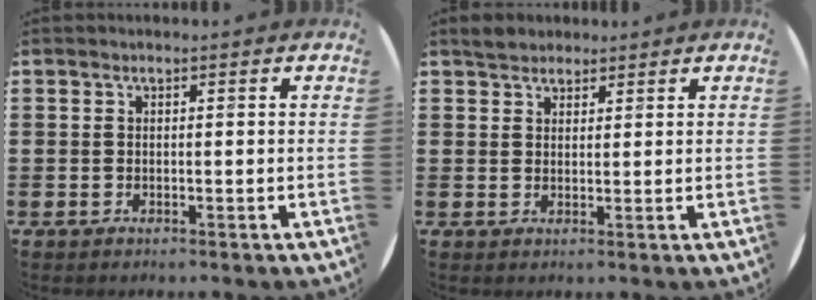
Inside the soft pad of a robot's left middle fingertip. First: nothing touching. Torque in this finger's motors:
{"motor_torque": [0.29, -0.24, 0.01, 0.03]}